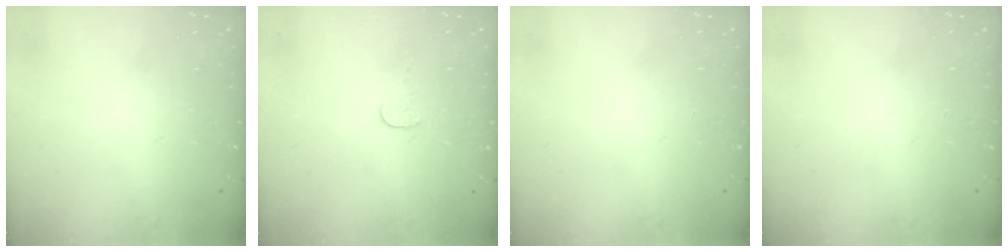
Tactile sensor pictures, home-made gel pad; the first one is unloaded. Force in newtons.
{"total": 3.4, "press": 3.4, "slide": 0.3}
{"total": 0.0}
{"total": 0.0}